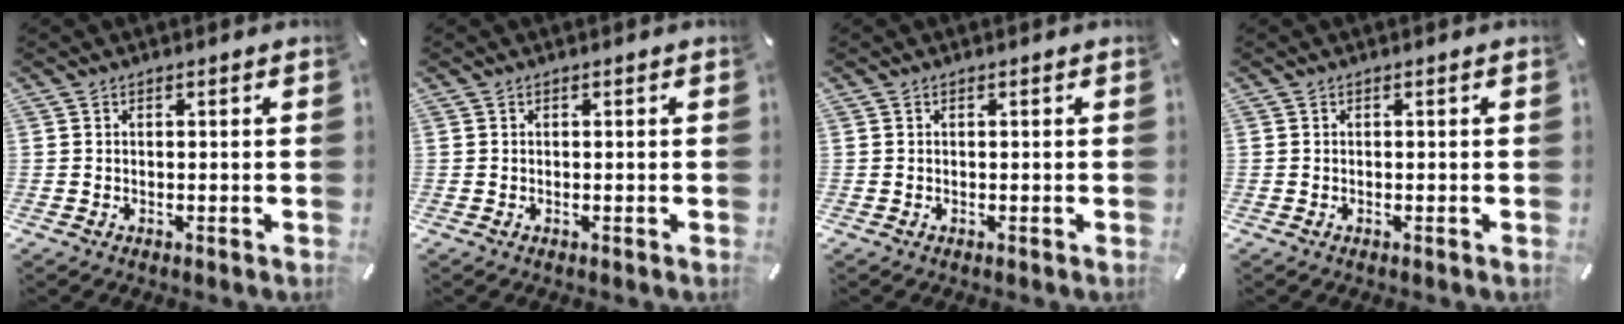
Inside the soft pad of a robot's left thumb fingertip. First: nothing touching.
{"total": 0.0}
{"total": 0.0}
{"total": 0.0}